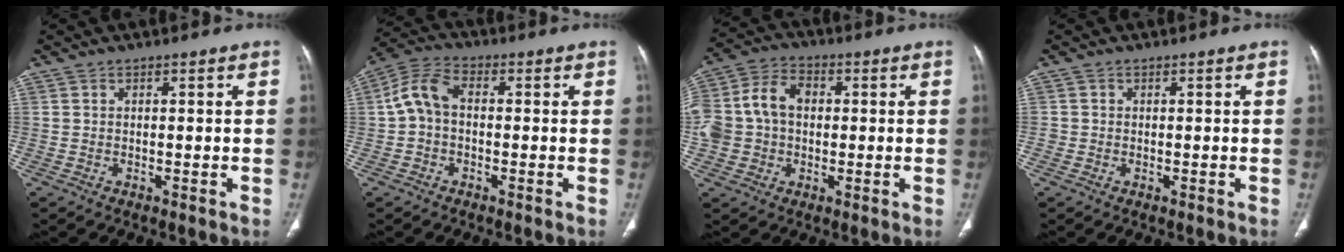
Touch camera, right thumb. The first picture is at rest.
{"total": 7.0, "force": [-0.1, 4.7, 5.2], "torque": [-0.100, 0.024, -0.012]}
{"total": 13.8, "force": [0.5, 10.9, 8.5], "torque": [-0.172, 0.037, 0.008]}
{"total": 0.9, "force": [-0.2, 0.9, 0.0], "torque": [0.005, 0.005, -0.005]}